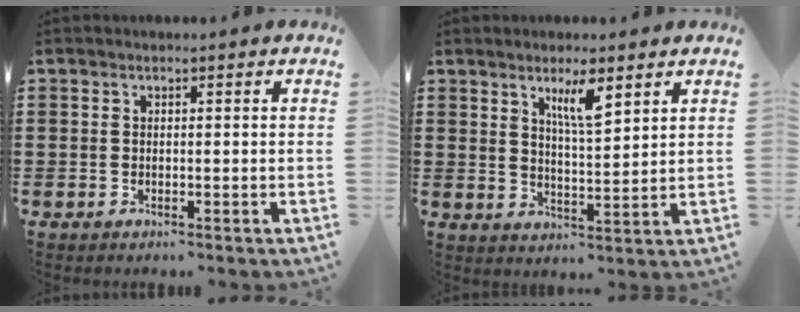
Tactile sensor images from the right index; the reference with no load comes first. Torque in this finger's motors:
{"motor_torque": [0.38, 0.19, 0.33, 0.11]}